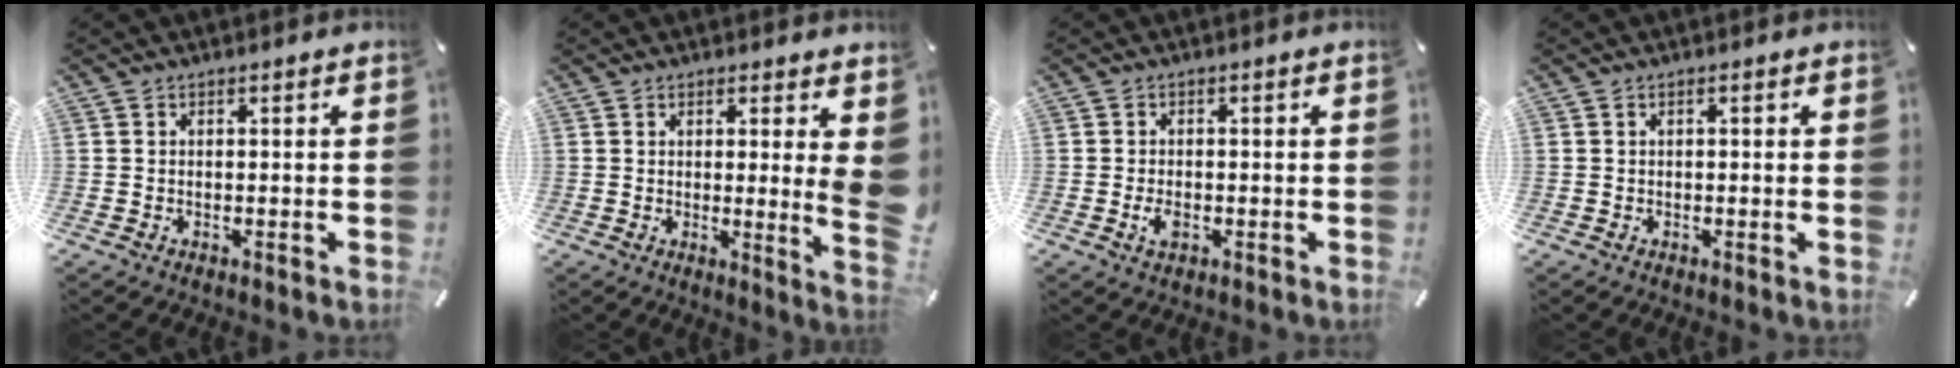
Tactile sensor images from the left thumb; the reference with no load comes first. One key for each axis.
{"total": 7.0, "fx": 1.7, "fy": 0.2, "fz": 6.8, "tx": -0.087, "ty": -0.039, "tz": 0.029}
{"total": 2.4, "fx": -0.8, "fy": 1.5, "fz": 1.7, "tx": -0.045, "ty": -0.003, "tz": -0.017}
{"total": 0.9, "fx": 0.1, "fy": 0.1, "fz": 0.9, "tx": -0.016, "ty": -0.002, "tz": 0.001}